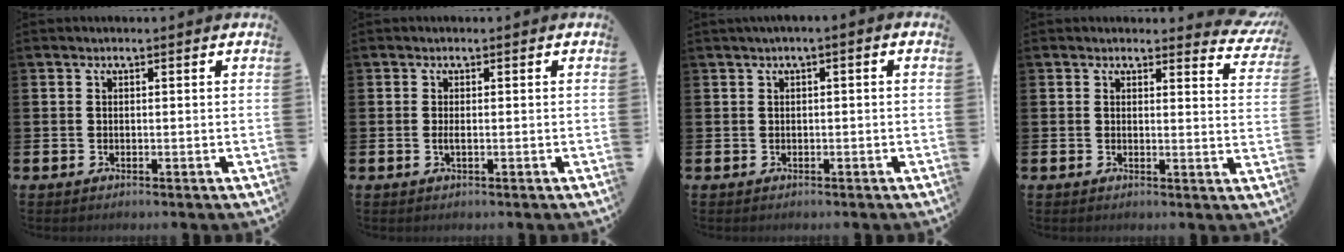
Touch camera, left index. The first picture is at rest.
{"total": 0.8, "force": [-0.1, 0.2, 0.8], "torque": [-0.020, 0.001, 0.000]}
{"total": 0.8, "force": [-0.2, 0.1, 0.7], "torque": [-0.018, 0.004, -0.003]}
{"total": 2.7, "force": [2.6, 0.7, 0.2], "torque": [0.011, -0.023, 0.040]}